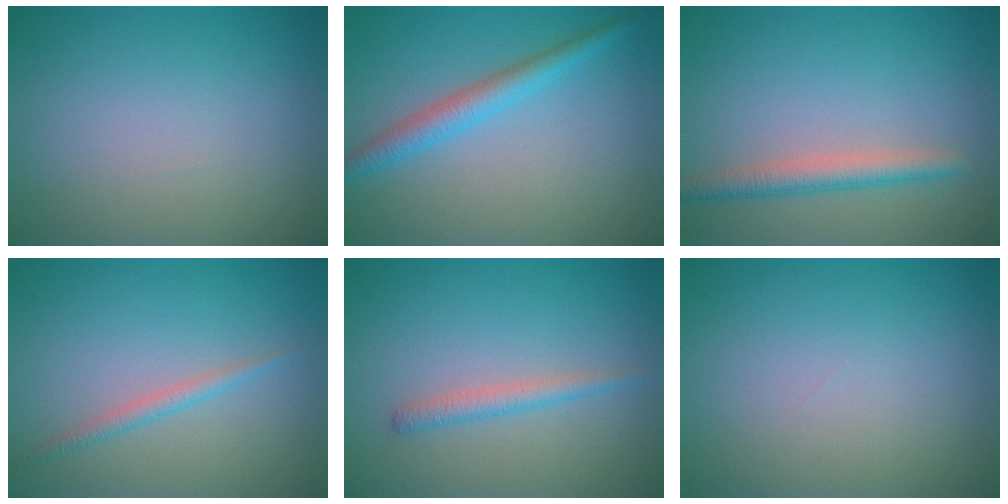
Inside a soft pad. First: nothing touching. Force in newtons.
{"total": 3.0, "press": 3.0, "slide": 0.2}
{"total": 2.7, "press": 2.7, "slide": 0.2}
{"total": 1.4, "press": 1.4, "slide": 0.0}
{"total": 1.7, "press": 1.7, "slide": 0.0}
{"total": 0.0}